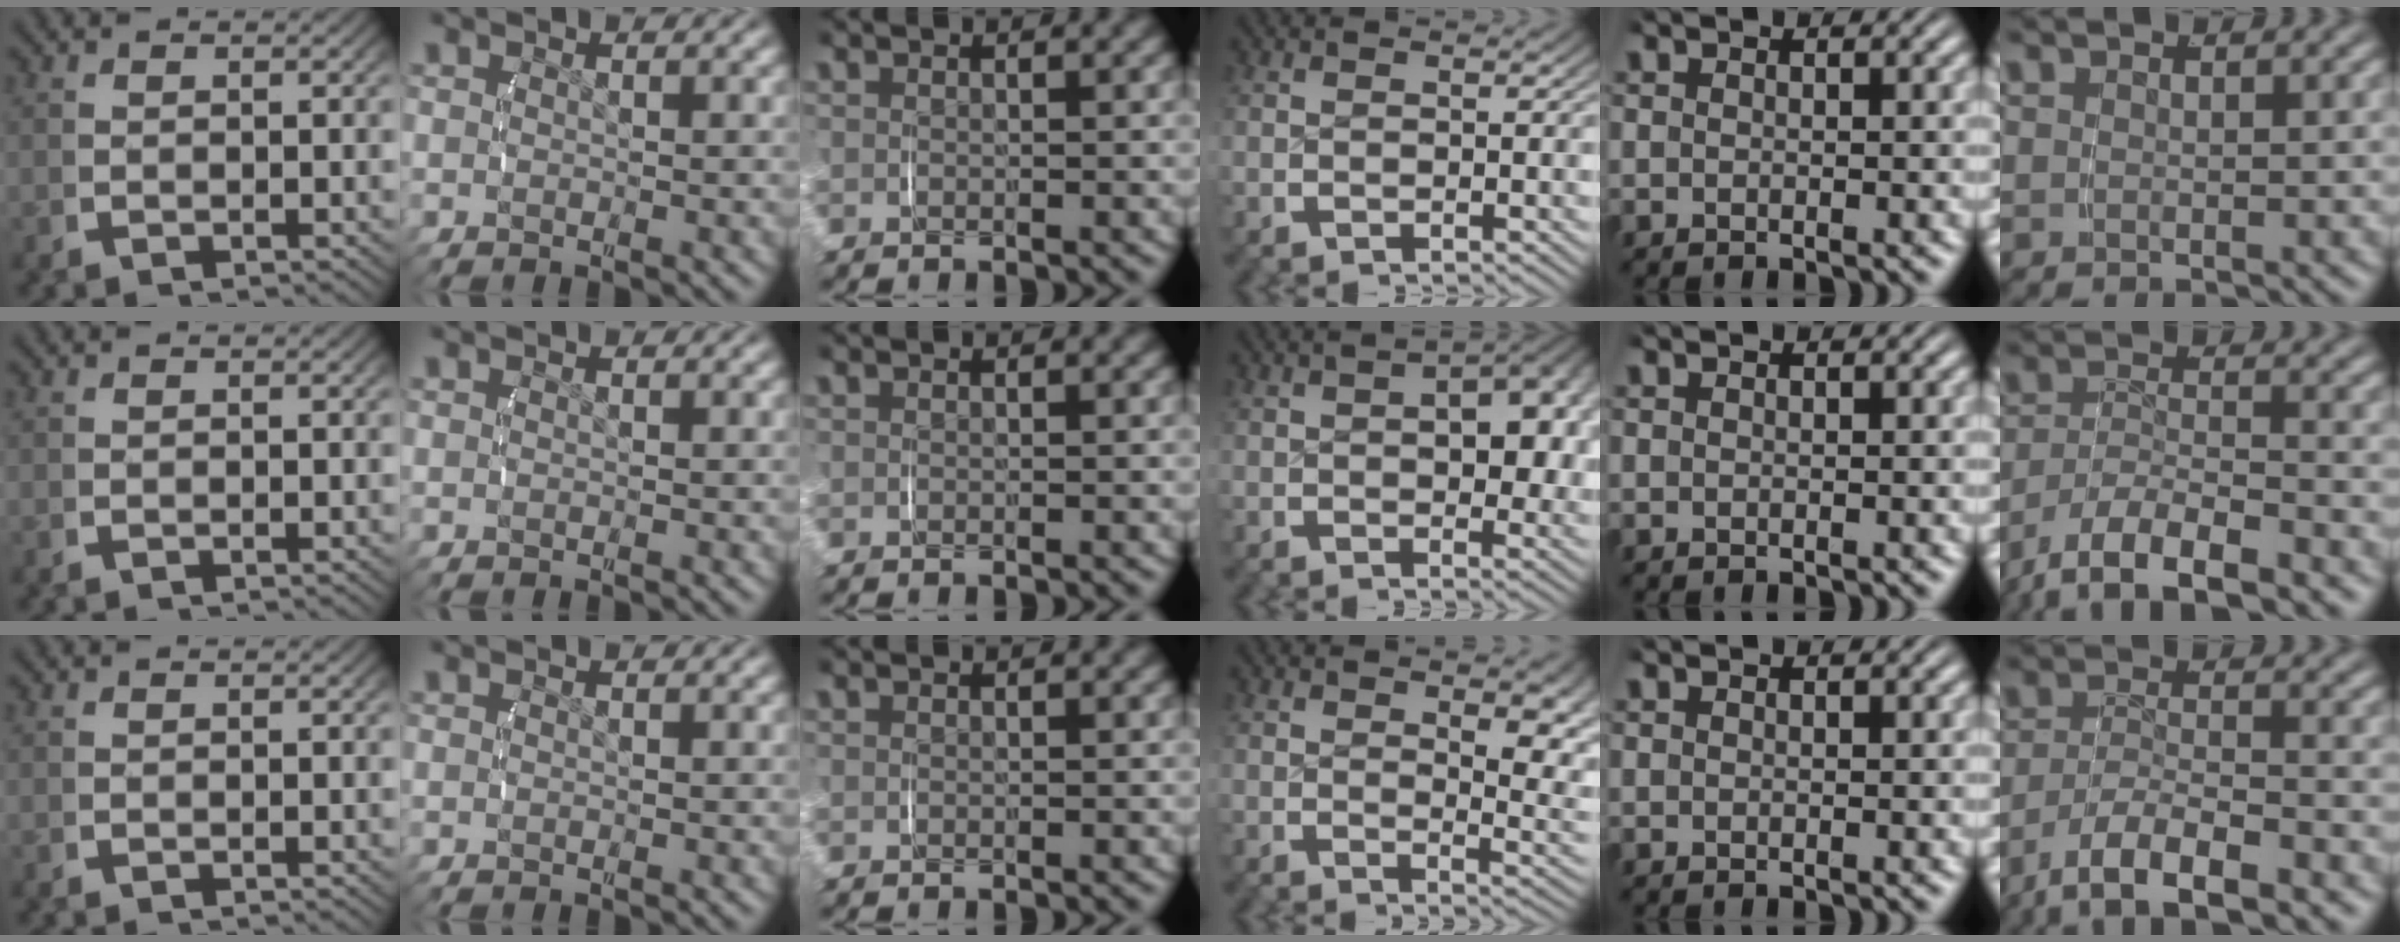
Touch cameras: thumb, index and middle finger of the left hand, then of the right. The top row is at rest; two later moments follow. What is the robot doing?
{"motion": "lift_and_place", "object": "jewelry box"}